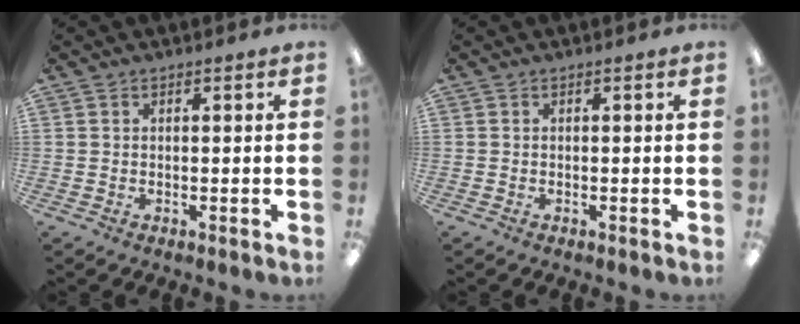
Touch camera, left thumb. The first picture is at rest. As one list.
[{"total": 0.0}]